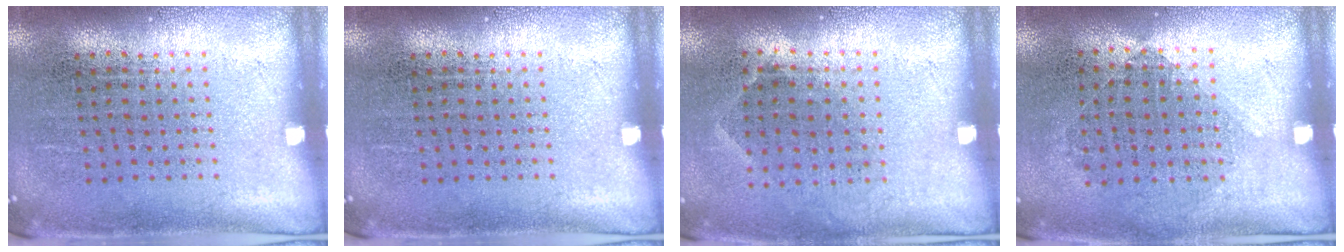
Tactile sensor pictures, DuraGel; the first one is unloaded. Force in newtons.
{"total": 0.0}
{"total": 0.8, "press": 0.6, "slide": 0.5}
{"total": 0.9, "press": 0.8, "slide": 0.4}